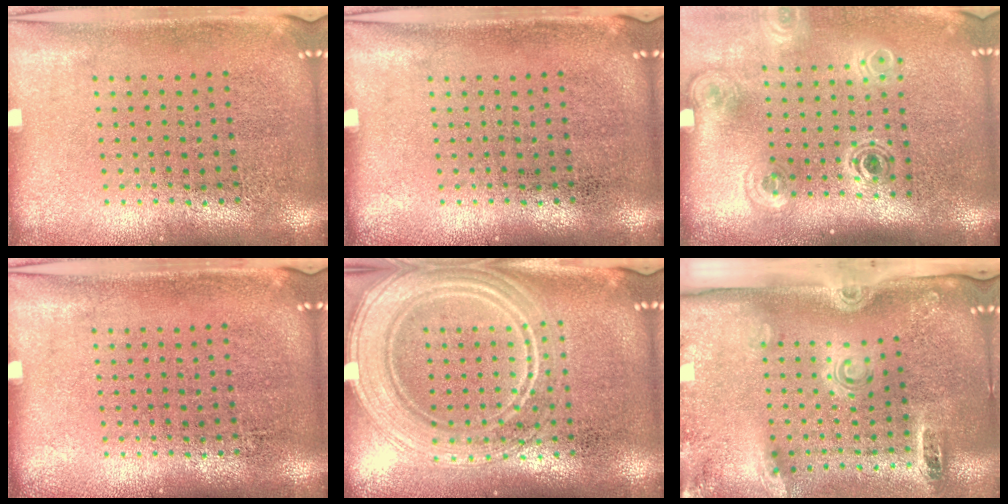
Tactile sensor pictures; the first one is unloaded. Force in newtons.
{"total": 0.0}
{"total": 1.8, "press": 1.2, "slide": 1.4}
{"total": 0.0}
{"total": 3.7, "press": 3.7, "slide": 0.5}
{"total": 2.9, "press": 2.0, "slide": 2.1}